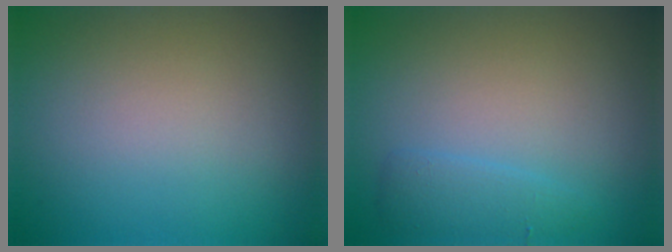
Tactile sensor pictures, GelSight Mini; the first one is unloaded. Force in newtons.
{"total": 1.8, "press": 1.8, "slide": 0.2}